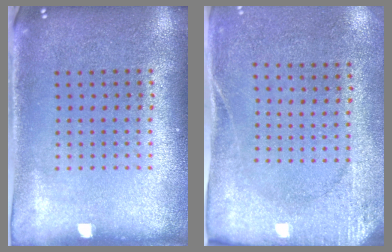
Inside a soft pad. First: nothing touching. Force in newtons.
{"total": 2.7, "press": 2.1, "slide": 1.7}